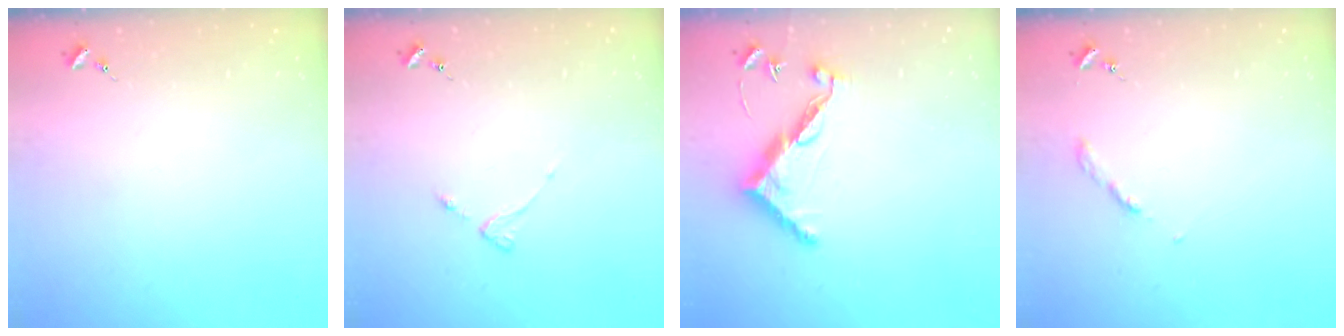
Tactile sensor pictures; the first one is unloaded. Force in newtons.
{"total": 2.8, "press": 2.7, "slide": 0.5}
{"total": 10.6, "press": 10.6, "slide": 0.4}
{"total": 2.7, "press": 2.6, "slide": 0.3}